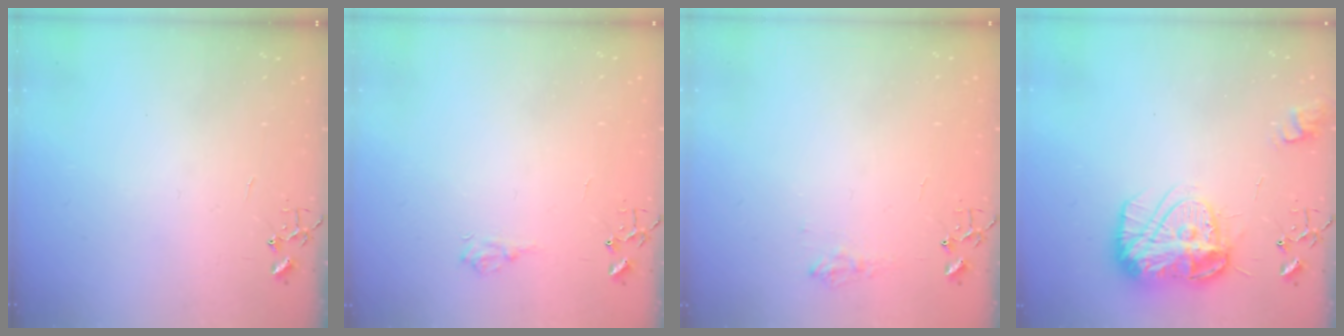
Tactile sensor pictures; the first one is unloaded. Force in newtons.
{"total": 7.0, "press": 6.9, "slide": 0.6}
{"total": 7.3, "press": 7.3, "slide": 0.3}
{"total": 15.7, "press": 15.7, "slide": 1.3}